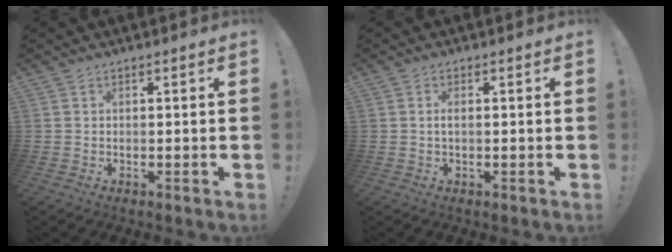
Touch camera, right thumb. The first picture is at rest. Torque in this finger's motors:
{"motor_torque": [0.01, -0.15, -0.17, 0.03, 0.03]}